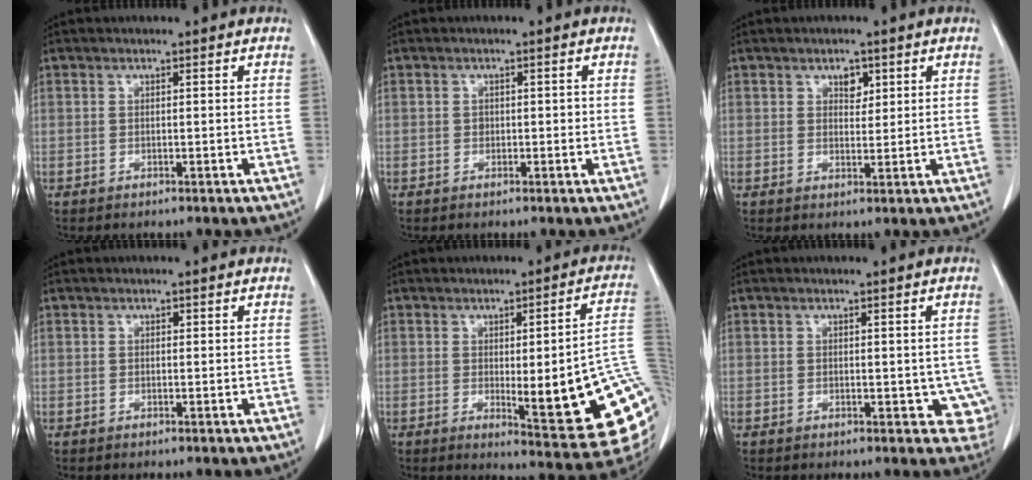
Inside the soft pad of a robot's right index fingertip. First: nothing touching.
{"total": 1.2, "force": [-0.1, 0.9, 0.8], "torque": [-0.010, 0.004, 0.000]}
{"total": 2.4, "force": [1.2, 1.5, 1.4], "torque": [-0.016, 0.000, 0.019]}
{"total": 0.0}
{"total": 19.3, "force": [-2.2, 3.4, 18.8], "torque": [-0.162, 0.000, -0.011]}
{"total": 4.5, "force": [-0.4, 2.6, 3.7], "torque": [-0.014, -0.004, -0.003]}